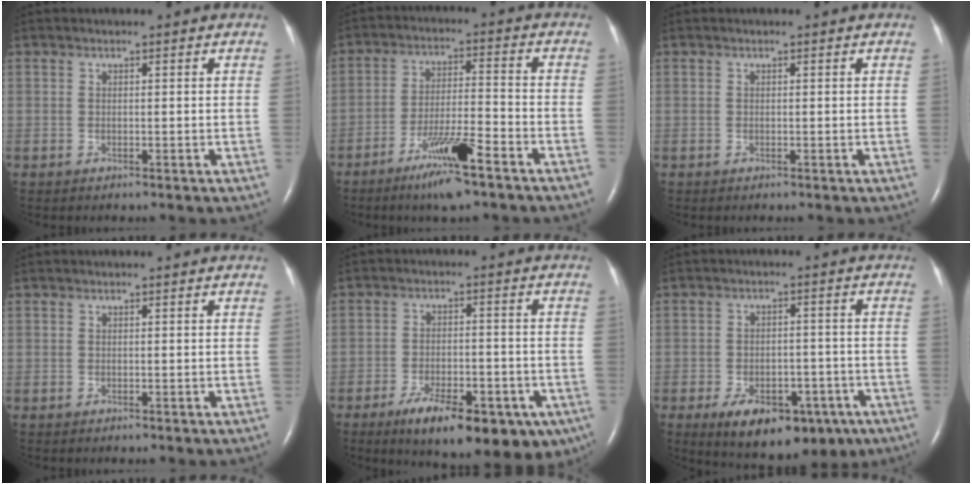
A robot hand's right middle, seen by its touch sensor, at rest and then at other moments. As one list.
[{"total": 9.8, "force": [-6.3, 0.3, 7.5], "torque": [-0.142, -0.019, -0.110]}, {"total": 0.0}, {"total": 0.0}, {"total": 16.4, "force": [-9.8, 6.3, 11.6], "torque": [-0.128, -0.003, -0.137]}, {"total": 13.9, "force": [-7.9, 7.4, 8.9], "torque": [-0.133, 0.002, -0.103]}]